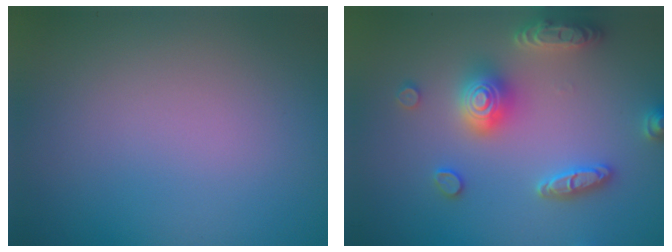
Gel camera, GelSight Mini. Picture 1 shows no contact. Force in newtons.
{"total": 5.4, "press": 5.3, "slide": 1.0}